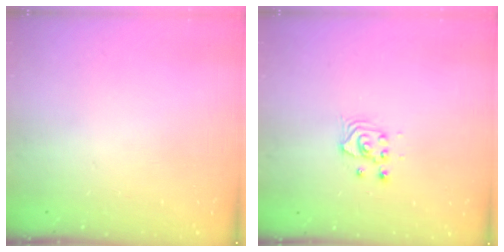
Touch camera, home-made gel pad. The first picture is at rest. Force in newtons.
{"total": 3.4, "press": 3.4, "slide": 0.4}